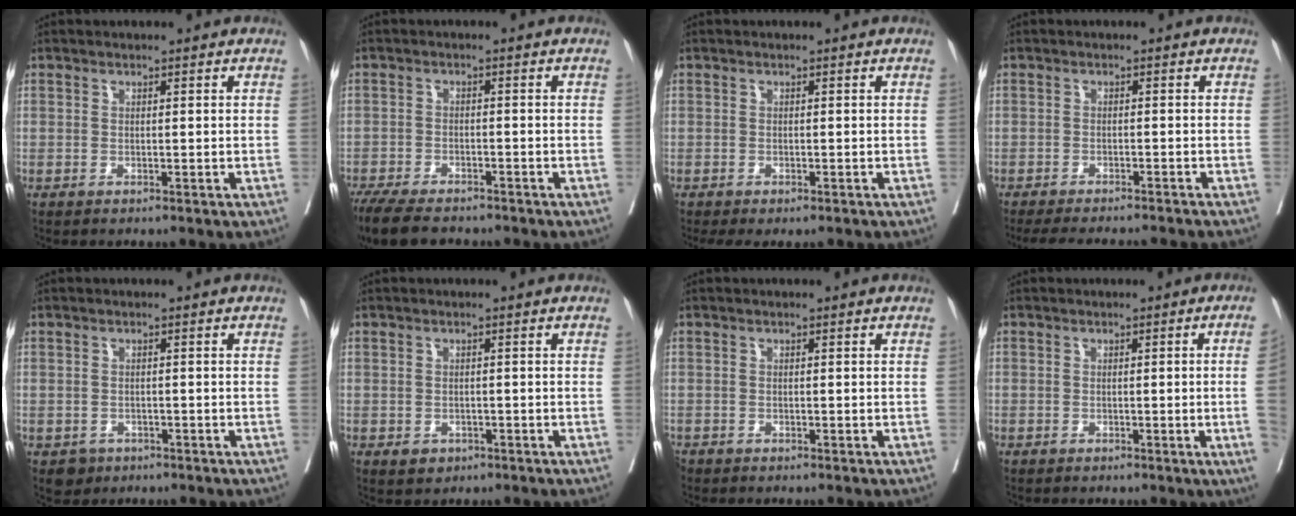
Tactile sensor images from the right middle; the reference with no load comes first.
{"total": 9.9, "force": [-8.2, 2.9, 4.8], "torque": [-0.080, -0.014, -0.129]}
{"total": 3.2, "force": [-2.5, 1.2, 1.6], "torque": [-0.018, -0.009, -0.036]}
{"total": 12.7, "force": [-11.7, 0.6, 4.9], "torque": [-0.061, -0.018, -0.151]}
{"total": 2.3, "force": [-1.4, 1.9, 0.4], "torque": [-0.004, 0.005, -0.018]}
{"total": 2.0, "force": [-1.1, 1.6, 0.7], "torque": [-0.008, 0.003, -0.007]}
{"total": 1.5, "force": [-1.2, 0.7, 0.4], "torque": [-0.014, -0.005, -0.024]}
{"total": 3.9, "force": [-0.5, -1.4, 3.6], "torque": [-0.037, -0.008, -0.006]}